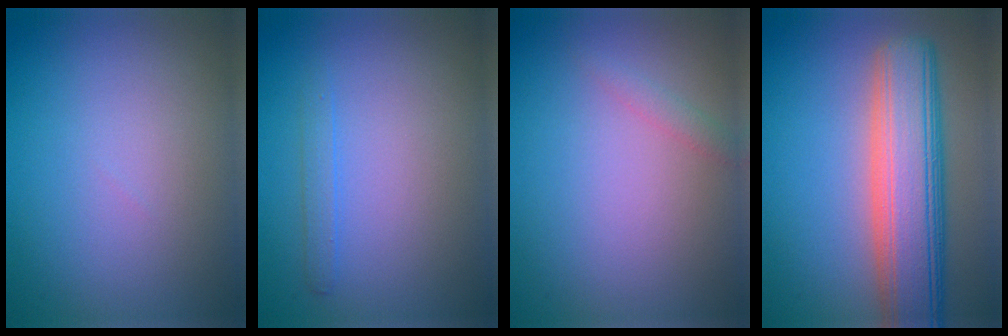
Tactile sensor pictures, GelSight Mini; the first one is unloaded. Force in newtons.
{"total": 1.1, "press": 1.1, "slide": 0.0}
{"total": 0.9, "press": 0.9, "slide": 0.0}
{"total": 9.2, "press": 9.1, "slide": 0.7}